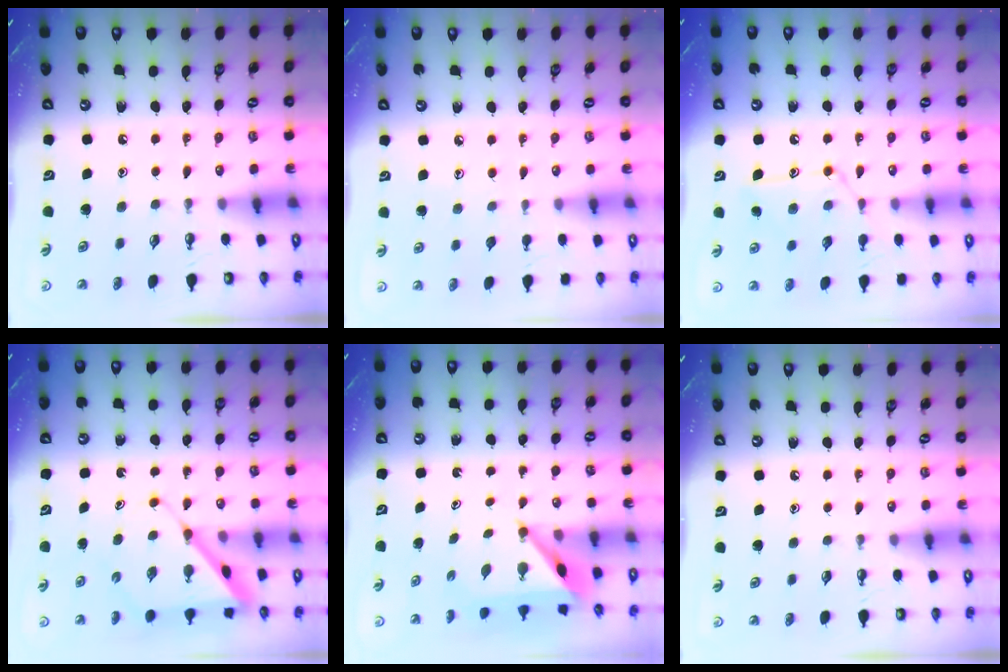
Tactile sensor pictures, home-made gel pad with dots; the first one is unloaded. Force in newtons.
{"total": 3.5, "press": 3.5, "slide": 0.4}
{"total": 12.9, "press": 12.9, "slide": 0.7}
{"total": 8.2, "press": 8.2, "slide": 0.8}
{"total": 4.1, "press": 4.1, "slide": 0.4}
{"total": 0.0}